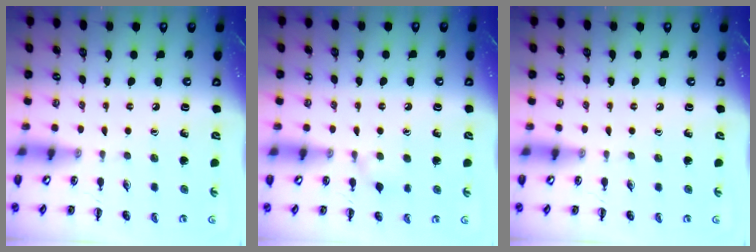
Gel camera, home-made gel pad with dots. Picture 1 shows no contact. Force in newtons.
{"total": 5.2, "press": 4.8, "slide": 1.9}
{"total": 0.0}